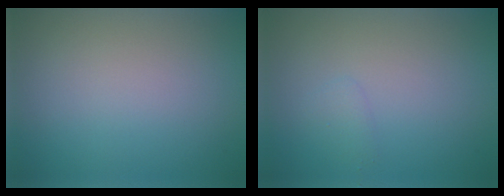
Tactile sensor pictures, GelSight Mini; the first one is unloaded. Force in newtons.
{"total": 0.8, "press": 0.8, "slide": 0.0}